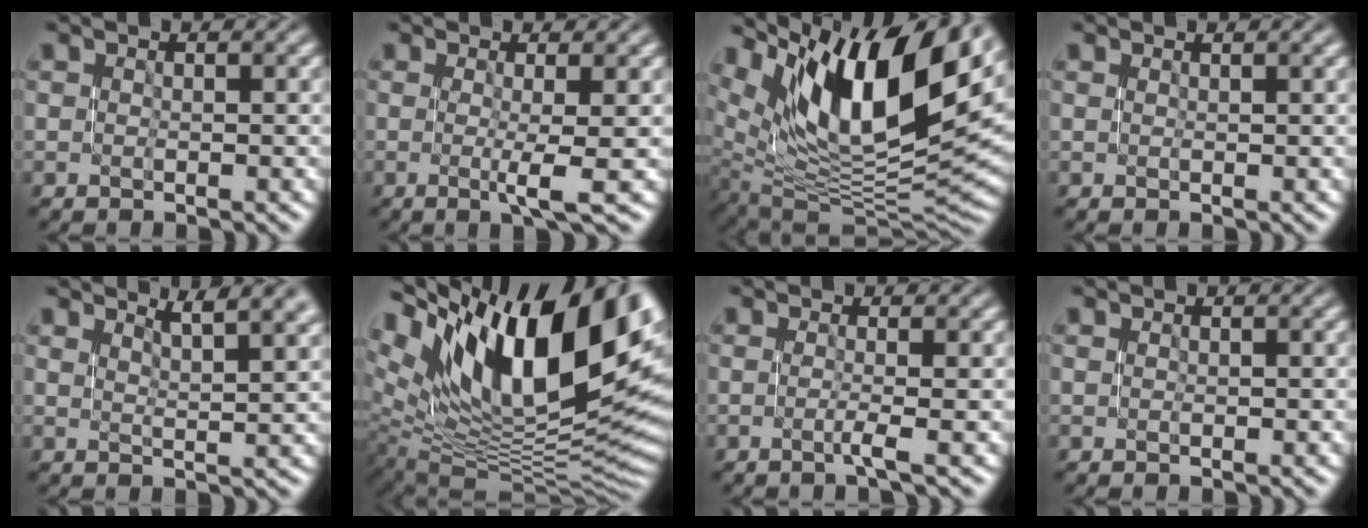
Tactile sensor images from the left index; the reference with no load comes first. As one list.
[{"total": 2.9, "force": [-0.3, 0.5, 2.8], "torque": [-0.045, -0.007, -0.006]}, {"total": 15.5, "force": [7.7, 6.4, 11.8], "torque": [-0.208, 0.014, 0.136]}, {"total": 0.7, "force": [0.4, 0.2, 0.6], "torque": [-0.004, 0.002, 0.005]}, {"total": 4.7, "force": [3.2, 1.1, 3.3], "torque": [-0.026, 0.011, 0.042]}, {"total": 18.3, "force": [7.9, 8.4, 14.2], "torque": [-0.234, 0.020, 0.145]}, {"total": 1.4, "force": [-0.3, 0.4, 1.3], "torque": [-0.020, -0.004, -0.013]}, {"total": 0.0}]